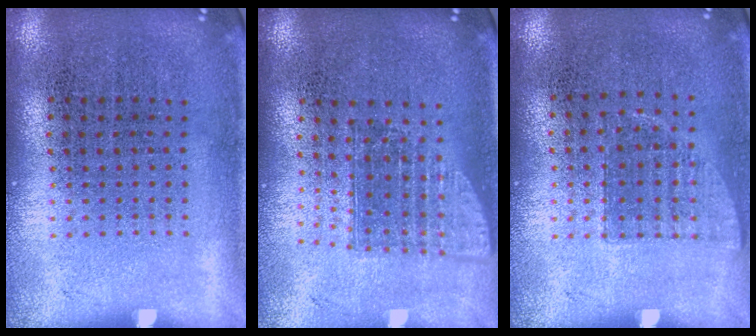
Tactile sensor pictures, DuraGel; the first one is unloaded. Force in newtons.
{"total": 1.5, "press": 1.1, "slide": 0.9}
{"total": 0.7, "press": 0.7, "slide": 0.1}